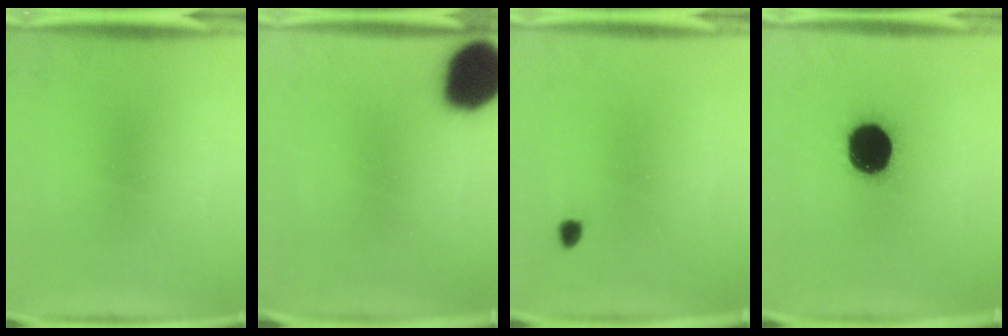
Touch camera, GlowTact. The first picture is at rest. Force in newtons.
{"total": 19.5}
{"total": 1.3}
{"total": 19.4}